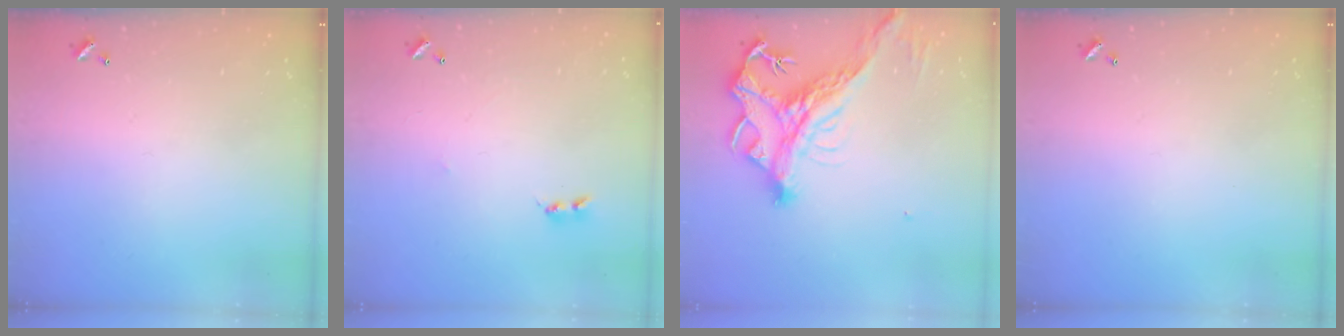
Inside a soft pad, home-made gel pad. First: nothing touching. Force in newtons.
{"total": 1.6, "press": 1.6, "slide": 0.4}
{"total": 6.6, "press": 6.3, "slide": 1.9}
{"total": 0.0}